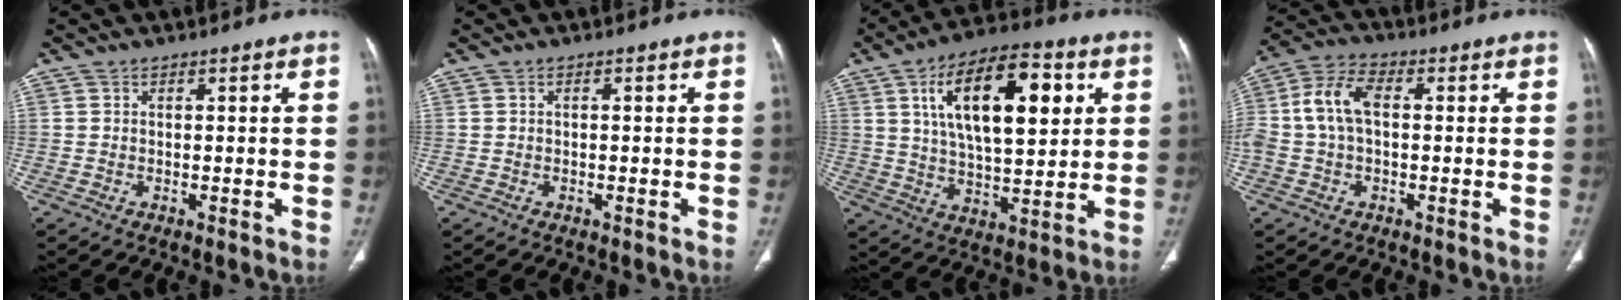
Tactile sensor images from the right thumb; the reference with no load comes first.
{"total": 0.0}
{"total": 19.5, "force": [6.3, 8.7, 16.3], "torque": [-0.245, -0.007, 0.105]}
{"total": 9.0, "force": [0.5, 5.4, 7.1], "torque": [-0.156, 0.029, 0.005]}